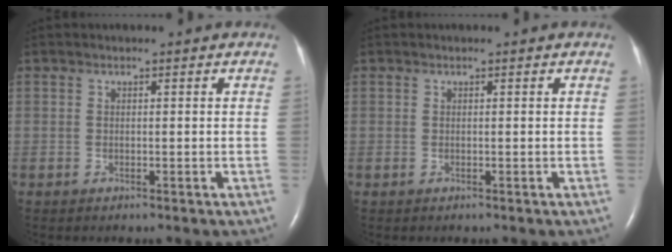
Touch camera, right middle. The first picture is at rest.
{"total": 0.0}